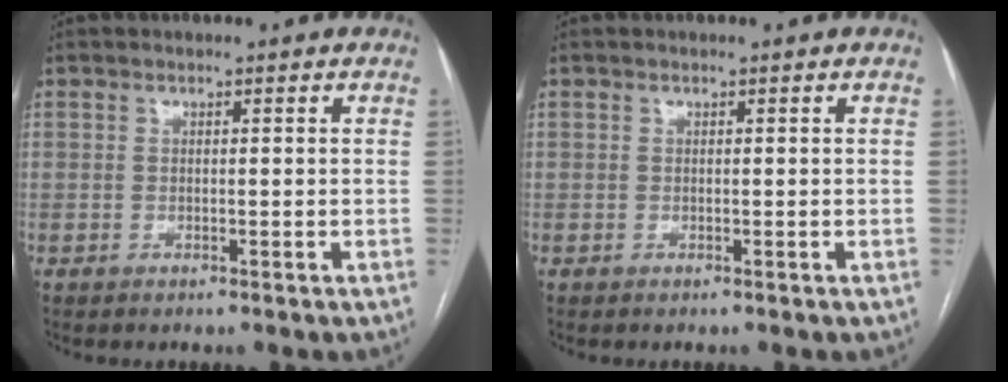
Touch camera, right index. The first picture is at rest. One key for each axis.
{"total": 0.0}